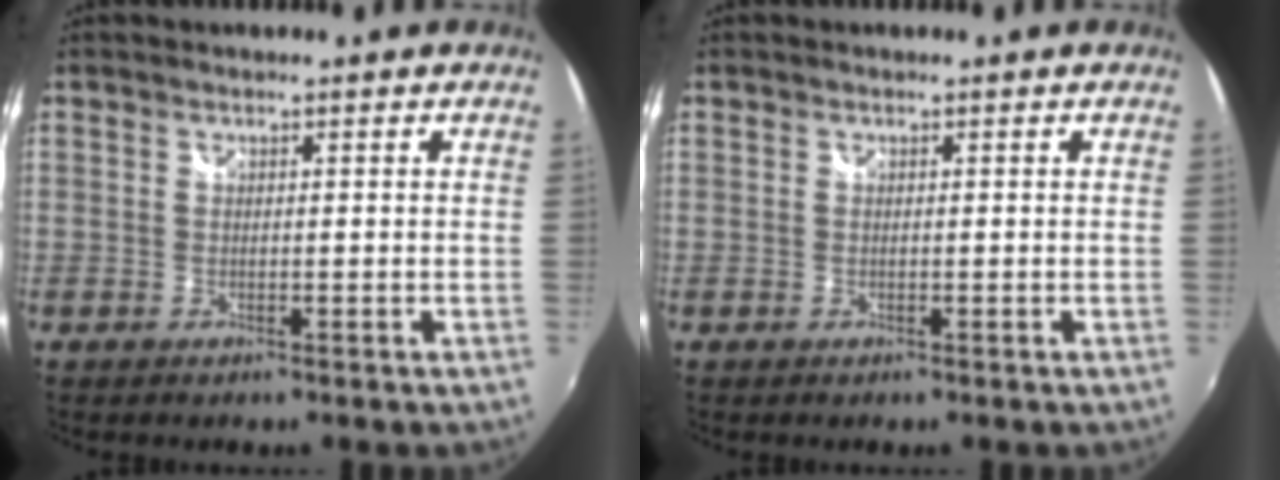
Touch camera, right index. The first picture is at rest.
{"total": 0.0}